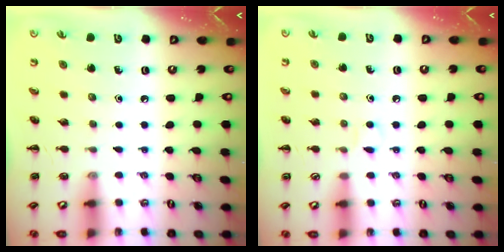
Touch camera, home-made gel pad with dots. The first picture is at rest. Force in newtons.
{"total": 2.8, "press": 2.7, "slide": 1.0}